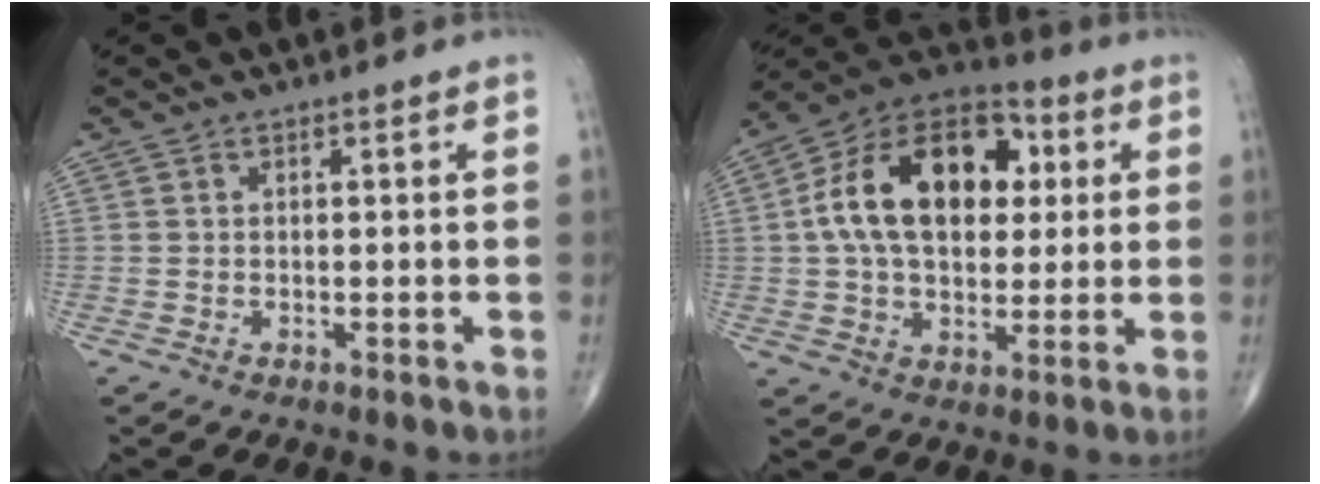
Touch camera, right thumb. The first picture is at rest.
{"total": 21.3, "force": [3.8, 13.3, 16.1], "torque": [-0.247, 0.018, 0.056]}